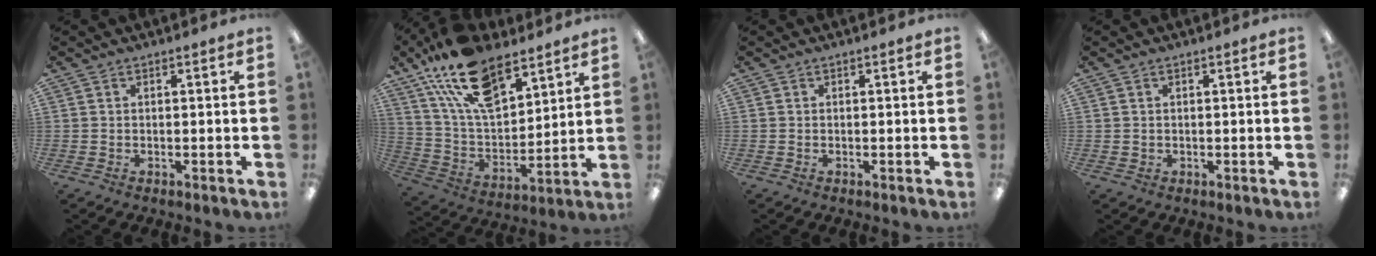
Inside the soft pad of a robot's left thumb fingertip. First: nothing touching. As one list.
[{"total": 20.5, "force": [13.7, 9.9, 11.6], "torque": [-0.218, -0.062, 0.248]}, {"total": 0.0}, {"total": 0.7, "force": [0.4, 0.6, 0.1], "torque": [-0.003, 0.005, 0.006]}]